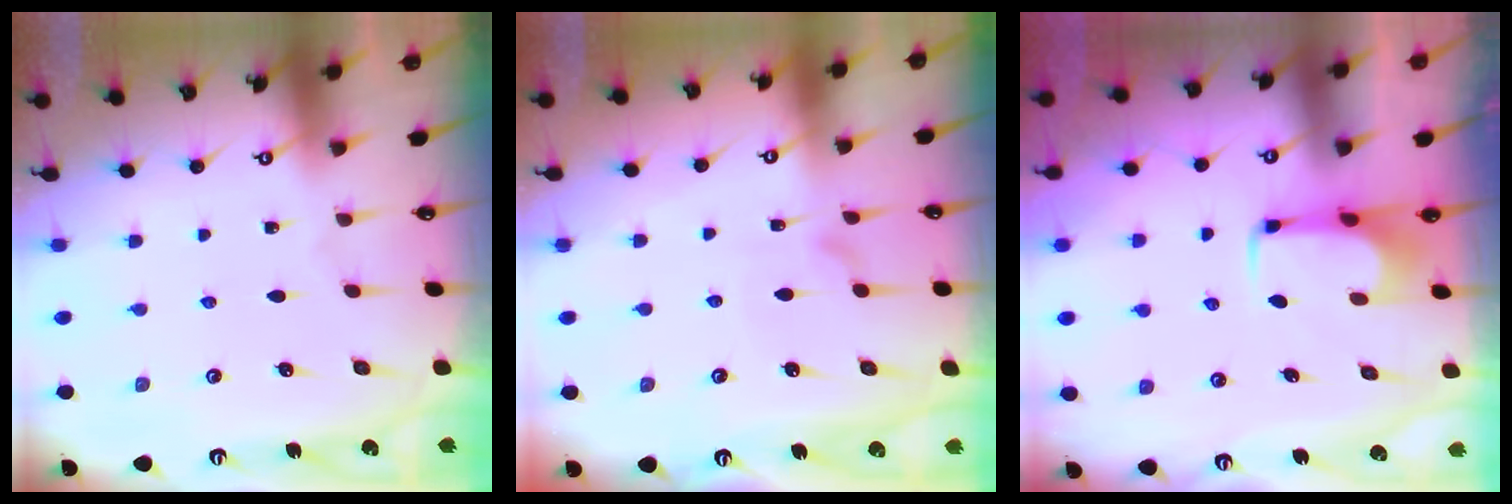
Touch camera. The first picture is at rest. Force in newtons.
{"total": 3.7, "press": 3.6, "slide": 0.4}
{"total": 1.5, "press": 1.5, "slide": 0.4}